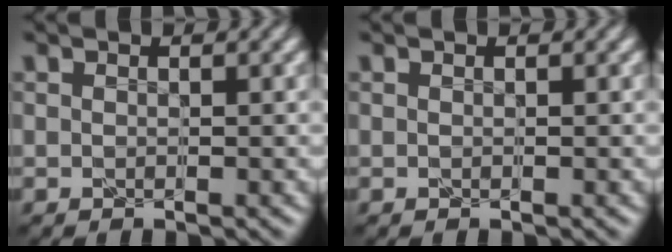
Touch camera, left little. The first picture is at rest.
{"total": 0.0}